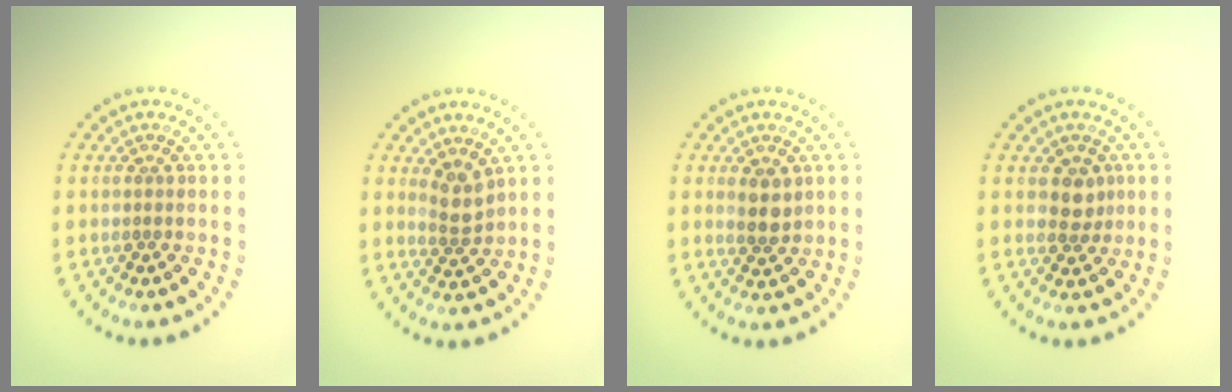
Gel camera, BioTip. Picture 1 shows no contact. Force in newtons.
{"total": 2.1, "press": 1.7, "slide": 1.2}
{"total": 2.1, "press": 2.0, "slide": 0.6}
{"total": 2.0, "press": 1.8, "slide": 0.9}